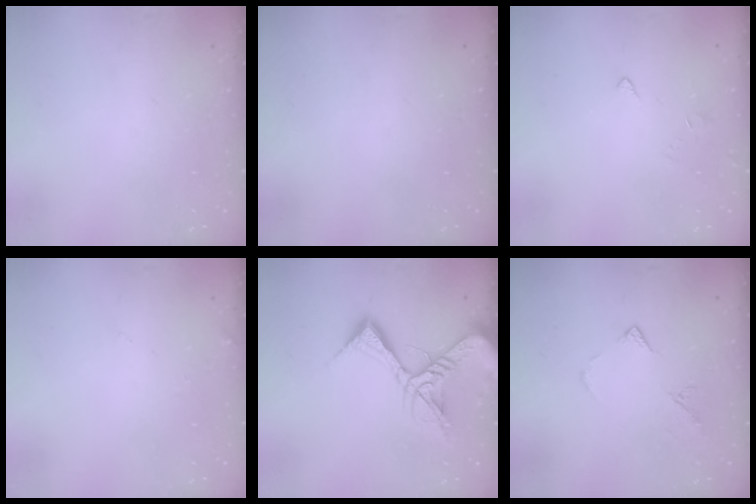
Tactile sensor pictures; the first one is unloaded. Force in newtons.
{"total": 0.0}
{"total": 2.5, "press": 2.4, "slide": 0.6}
{"total": 2.2, "press": 2.2, "slide": 0.2}
{"total": 14.2, "press": 14.1, "slide": 2.0}
{"total": 6.8, "press": 6.8, "slide": 0.6}